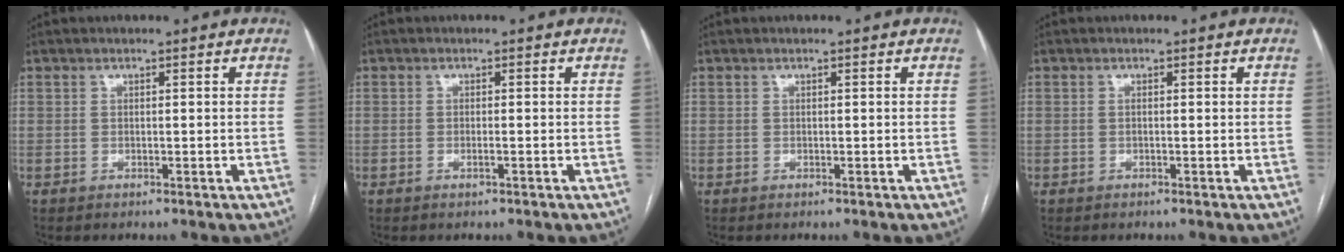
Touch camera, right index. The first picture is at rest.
{"total": 0.7, "force": [-0.2, 0.1, 0.7], "torque": [-0.016, 0.000, -0.002]}
{"total": 0.0}
{"total": 0.0}